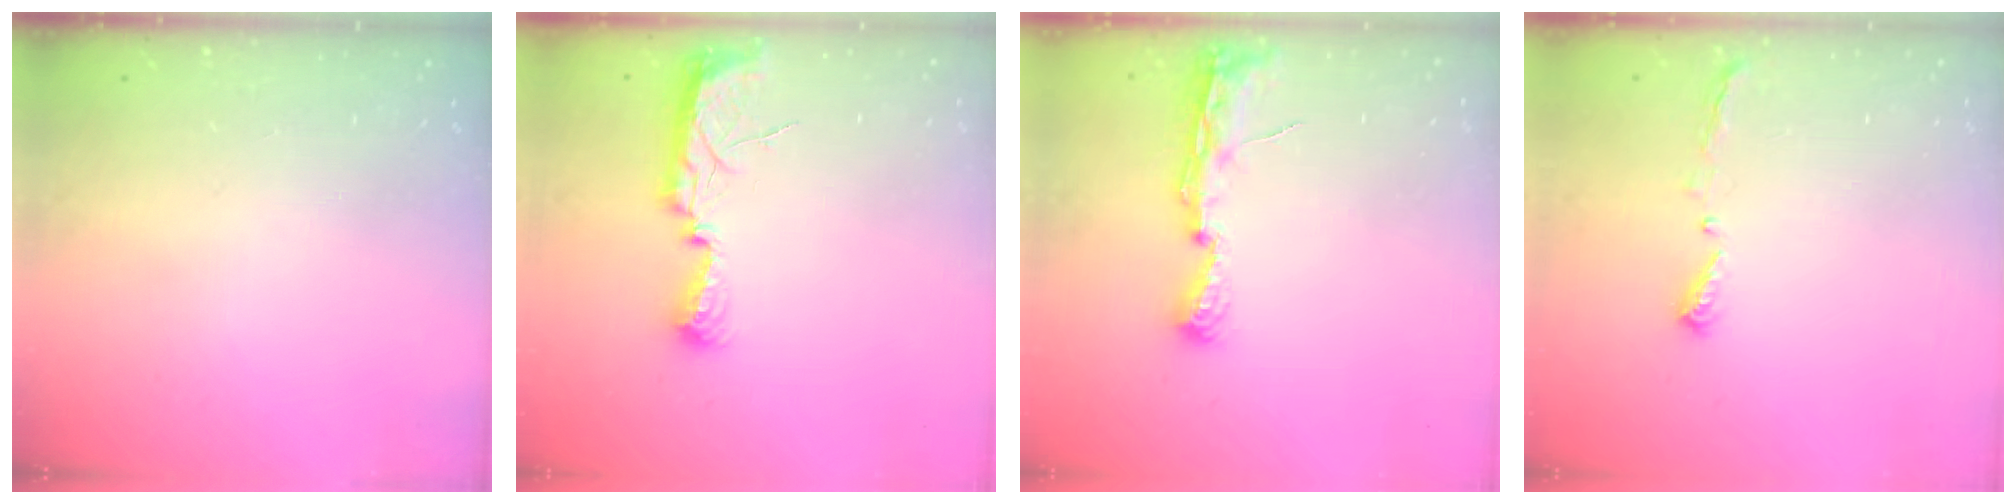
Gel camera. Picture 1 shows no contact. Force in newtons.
{"total": 10.0, "press": 8.9, "slide": 4.5}
{"total": 7.6, "press": 7.5, "slide": 0.6}
{"total": 4.4, "press": 4.3, "slide": 0.6}